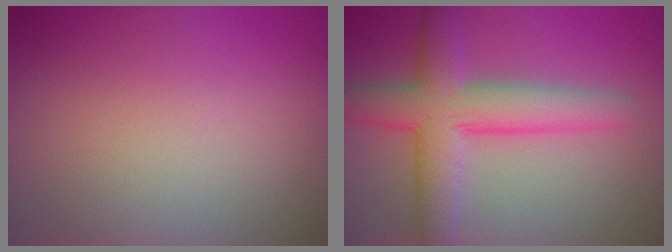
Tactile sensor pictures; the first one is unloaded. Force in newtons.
{"total": 7.1, "press": 7.1, "slide": 0.3}